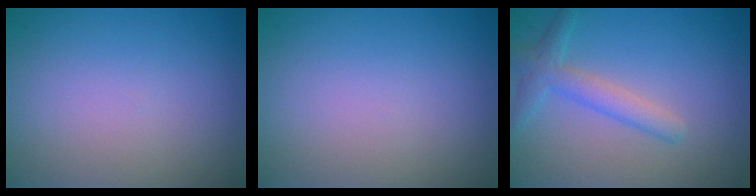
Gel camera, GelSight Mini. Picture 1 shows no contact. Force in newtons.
{"total": 0.0}
{"total": 2.5, "press": 2.5, "slide": 0.1}